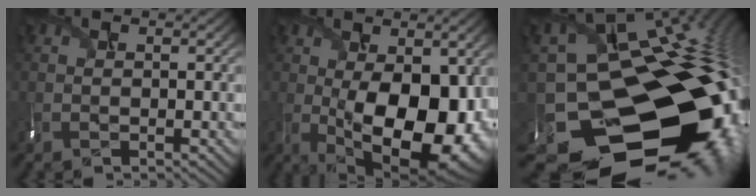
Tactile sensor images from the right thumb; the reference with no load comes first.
{"total": 16.6, "force": [-1.8, 8.1, 14.4], "torque": [-0.206, -0.019, -0.009]}
{"total": 20.6, "force": [-7.2, 15.7, 11.3], "torque": [-0.179, -0.043, -0.080]}